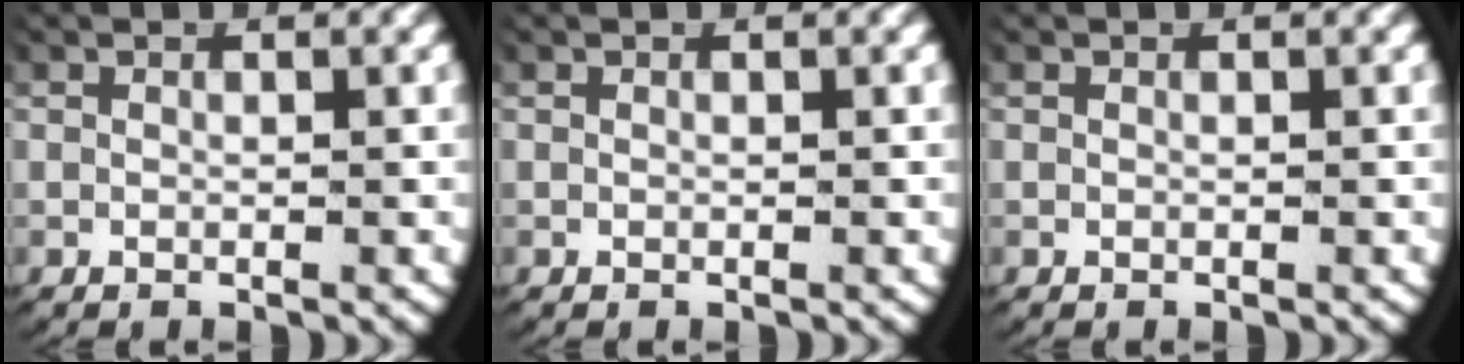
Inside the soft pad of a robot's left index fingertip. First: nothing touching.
{"total": 0.0}
{"total": 0.0}